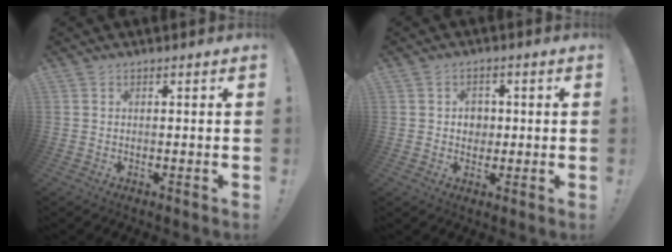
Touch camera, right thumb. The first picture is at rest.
{"total": 4.6, "force": [0.5, 4.2, 1.8], "torque": [-0.024, -0.002, 0.005]}